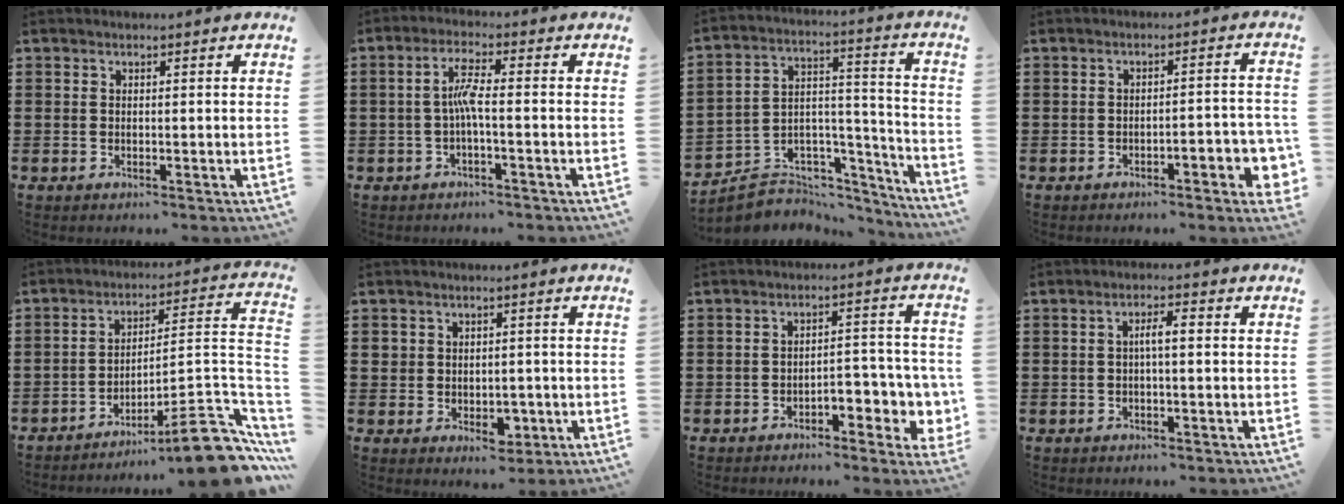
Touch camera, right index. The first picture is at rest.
{"total": 4.1, "force": [-0.8, 0.4, 4.0], "torque": [-0.082, -0.001, -0.021]}
{"total": 4.7, "force": [-3.7, 2.9, 0.2], "torque": [-0.015, -0.001, -0.072]}
{"total": 3.8, "force": [-2.3, 0.7, 3.0], "torque": [-0.049, 0.001, -0.040]}
{"total": 11.9, "force": [-8.5, 1.5, 8.2], "torque": [-0.107, 0.021, -0.152]}
{"total": 3.2, "force": [0.3, 3.0, 1.2], "torque": [-0.026, 0.006, 0.002]}
{"total": 4.5, "force": [-2.3, 2.2, 3.2], "torque": [-0.046, 0.006, -0.047]}
{"total": 2.7, "force": [-0.2, 0.5, 2.6], "torque": [-0.050, 0.004, -0.006]}